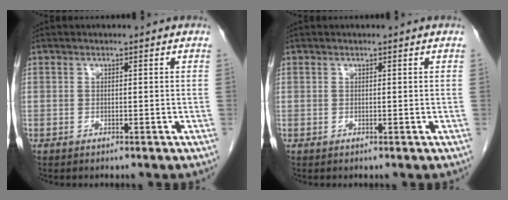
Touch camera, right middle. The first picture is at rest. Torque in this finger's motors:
{"motor_torque": [0.00, 0.00, 0.00, 0.00]}